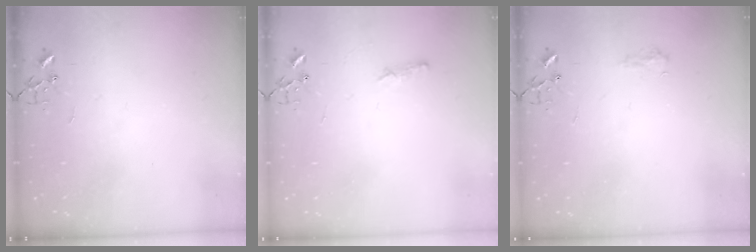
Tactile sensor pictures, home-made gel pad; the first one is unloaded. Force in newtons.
{"total": 5.9, "press": 5.8, "slide": 0.7}
{"total": 6.6, "press": 6.6, "slide": 0.8}